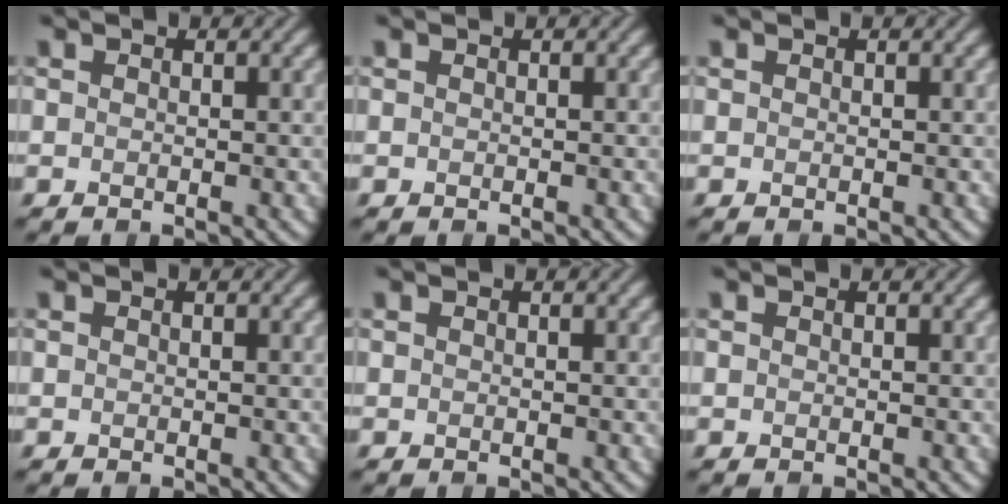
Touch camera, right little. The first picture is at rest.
{"total": 0.0}
{"total": 0.0}
{"total": 0.0}
{"total": 0.0}
{"total": 0.0}